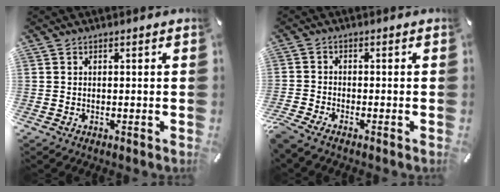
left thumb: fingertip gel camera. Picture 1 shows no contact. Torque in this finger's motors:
{"motor_torque": [-0.78, 1.55, 1.11, 1.11, 0.26]}